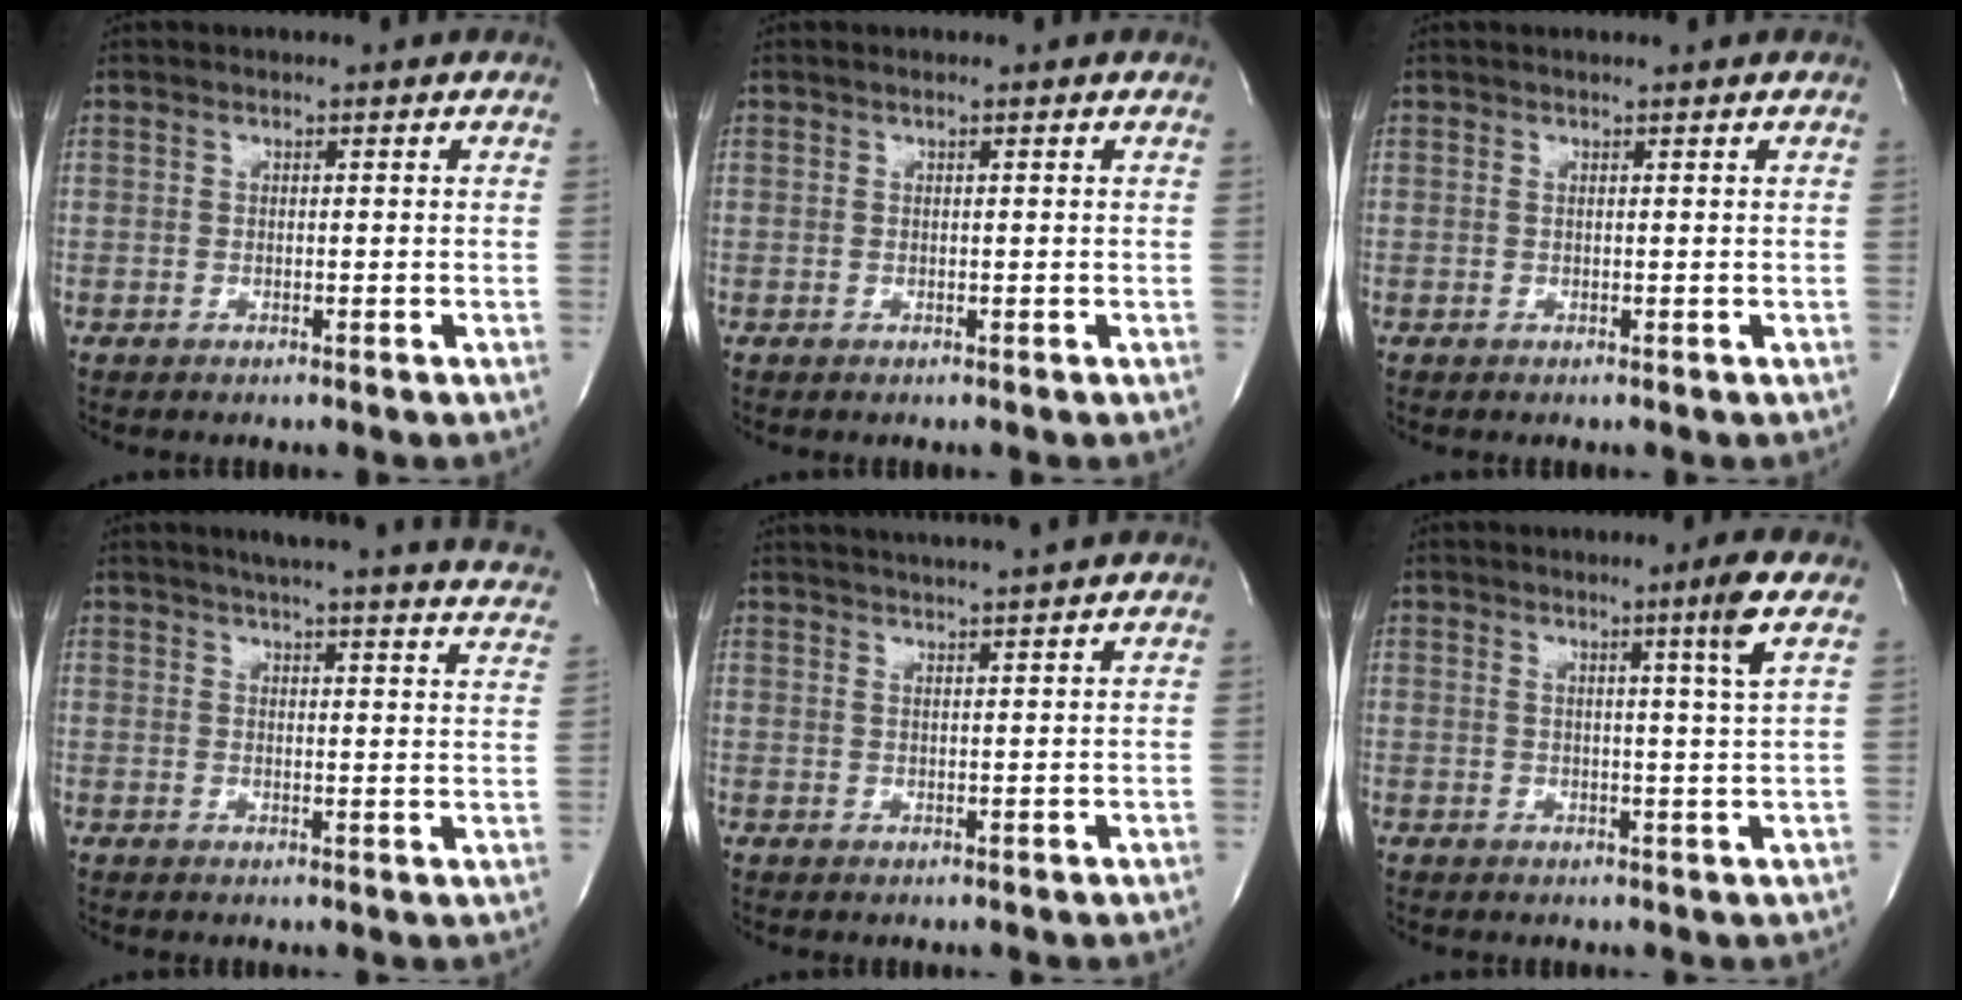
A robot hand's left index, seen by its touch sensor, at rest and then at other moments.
{"total": 0.0}
{"total": 0.7, "force": [0.6, -0.2, 0.3], "torque": [-0.017, -0.002, 0.012]}
{"total": 24.5, "force": [22.5, 1.0, 9.6], "torque": [-0.142, -0.066, 0.252]}
{"total": 8.1, "force": [7.4, -1.4, 3.0], "torque": [-0.051, 0.007, 0.099]}
{"total": 3.9, "force": [1.8, -1.6, 3.1], "torque": [-0.056, -0.018, 0.033]}